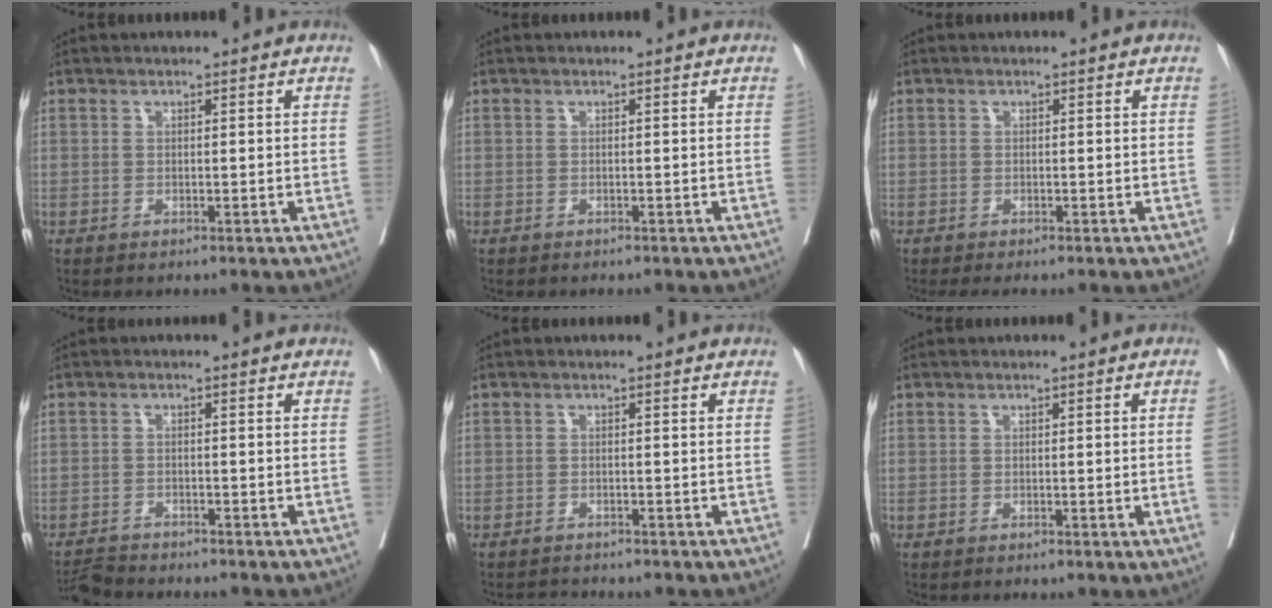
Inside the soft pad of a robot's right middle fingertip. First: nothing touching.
{"total": 0.0}
{"total": 1.4, "force": [-1.1, 0.0, 0.8], "torque": [-0.010, -0.005, -0.023]}
{"total": 3.3, "force": [-3.3, 0.2, 0.1], "torque": [0.001, -0.015, -0.061]}
{"total": 1.5, "force": [-1.5, 0.2, -0.1], "torque": [0.000, -0.008, -0.022]}
{"total": 2.5, "force": [-0.2, -0.4, 2.4], "torque": [-0.043, 0.003, 0.004]}